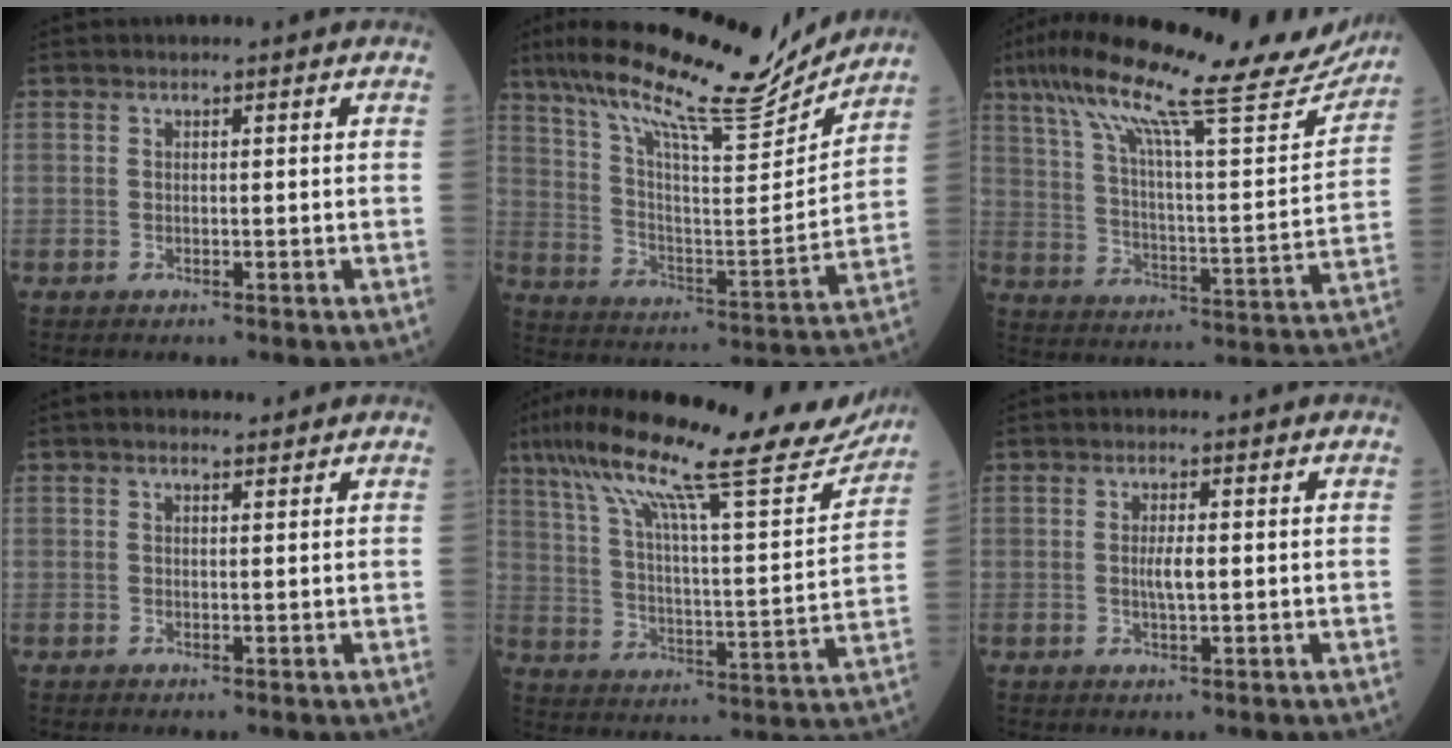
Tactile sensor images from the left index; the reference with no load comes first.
{"total": 20.5, "force": [17.7, 2.0, 10.3], "torque": [-0.187, -0.004, 0.282]}
{"total": 26.4, "force": [21.6, 2.7, 14.9], "torque": [-0.257, 0.005, 0.310]}
{"total": 1.1, "force": [1.0, 0.3, 0.4], "torque": [-0.016, 0.005, 0.015]}
{"total": 24.6, "force": [19.3, 2.8, 14.9], "torque": [-0.260, 0.017, 0.286]}
{"total": 2.4, "force": [0.1, 0.4, 2.4], "torque": [-0.048, -0.001, 0.003]}